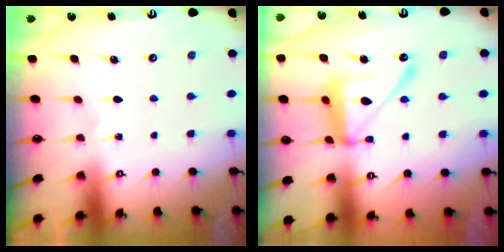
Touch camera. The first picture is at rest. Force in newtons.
{"total": 14.1, "press": 14.1, "slide": 1.0}